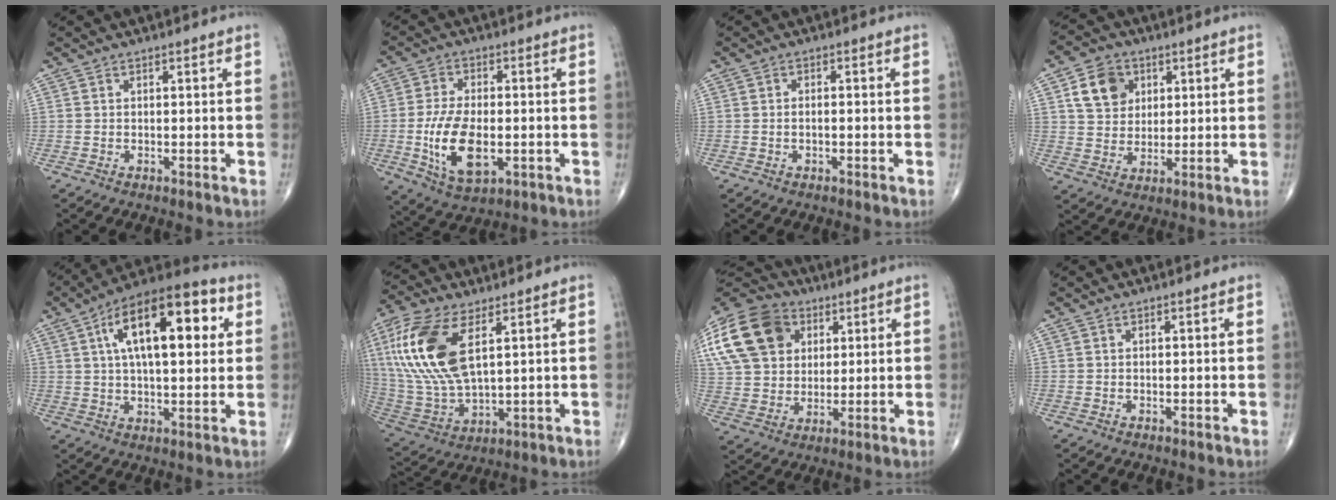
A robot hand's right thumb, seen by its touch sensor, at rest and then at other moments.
{"total": 15.0, "force": [-3.0, 8.0, 12.4], "torque": [-0.231, -0.003, -0.041]}
{"total": 1.2, "force": [-0.3, 0.5, 1.0], "torque": [-0.022, 0.010, -0.004]}
{"total": 8.9, "force": [3.3, 7.1, 4.1], "torque": [-0.044, -0.008, 0.060]}
{"total": 20.0, "force": [5.7, 8.6, 17.1], "torque": [-0.254, 0.014, 0.080]}
{"total": 19.4, "force": [6.3, 9.1, 16.0], "torque": [-0.354, -0.017, 0.125]}
{"total": 23.4, "force": [8.4, 17.5, 13.1], "torque": [-0.286, 0.035, 0.155]}
{"total": 0.0}